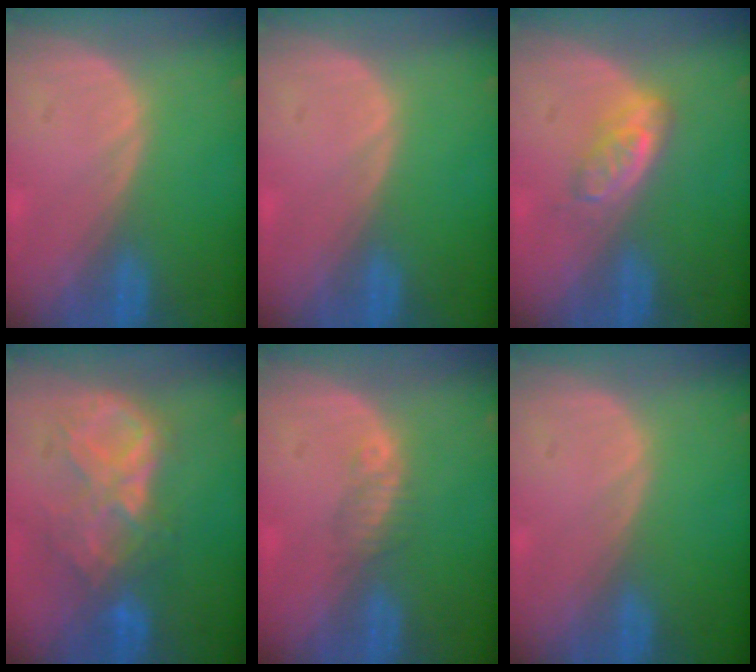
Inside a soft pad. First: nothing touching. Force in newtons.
{"total": 0.0}
{"total": 4.3, "press": 4.0, "slide": 1.3}
{"total": 8.6, "press": 7.6, "slide": 3.9}
{"total": 1.8, "press": 1.6, "slide": 0.8}
{"total": 0.0}